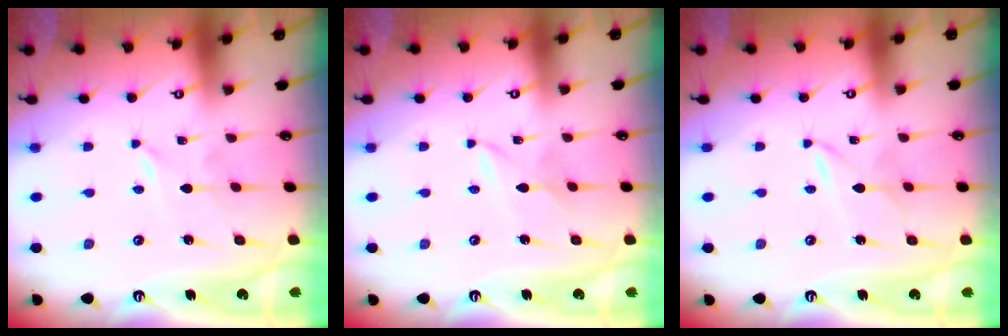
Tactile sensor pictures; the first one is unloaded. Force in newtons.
{"total": 1.8, "press": 1.7, "slide": 0.2}
{"total": 2.0, "press": 2.0, "slide": 0.3}